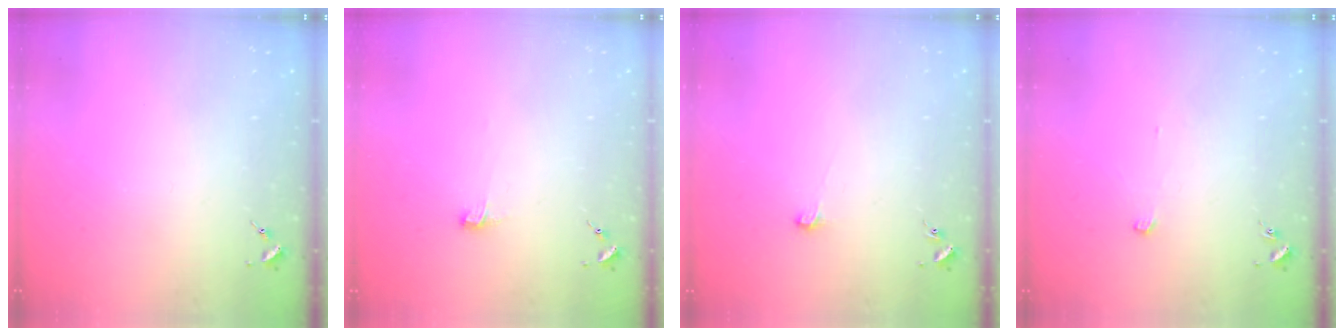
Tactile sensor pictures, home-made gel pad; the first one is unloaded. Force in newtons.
{"total": 4.3, "press": 4.2, "slide": 0.5}
{"total": 4.3, "press": 4.3, "slide": 0.4}
{"total": 2.4, "press": 2.4, "slide": 0.0}